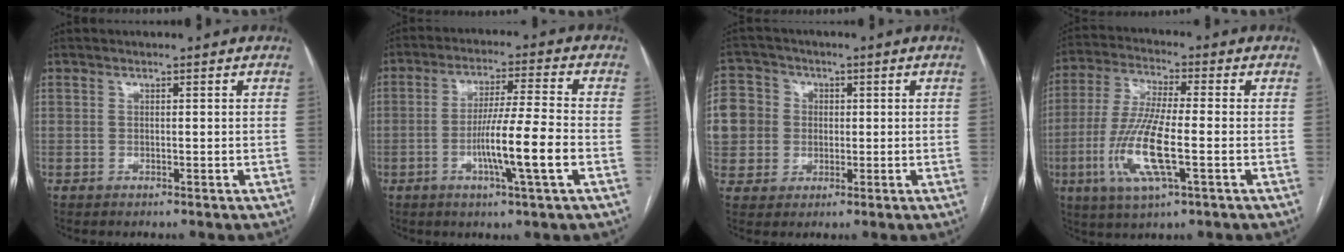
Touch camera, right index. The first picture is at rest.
{"total": 10.0, "force": [-2.8, -0.6, 9.6], "torque": [-0.171, -0.006, -0.051]}
{"total": 17.2, "force": [1.3, 16.2, 5.5], "torque": [-0.197, 0.056, 0.040]}
{"total": 12.3, "force": [-3.4, 1.8, 11.7], "torque": [-0.250, -0.013, -0.066]}